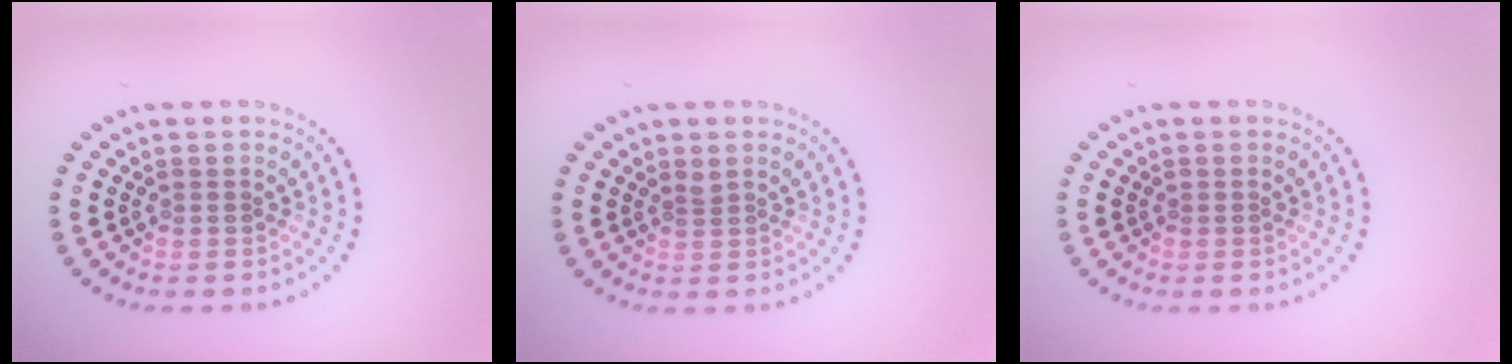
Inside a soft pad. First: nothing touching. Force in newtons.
{"total": 0.7, "press": 0.4, "slide": 0.5}
{"total": 0.0}